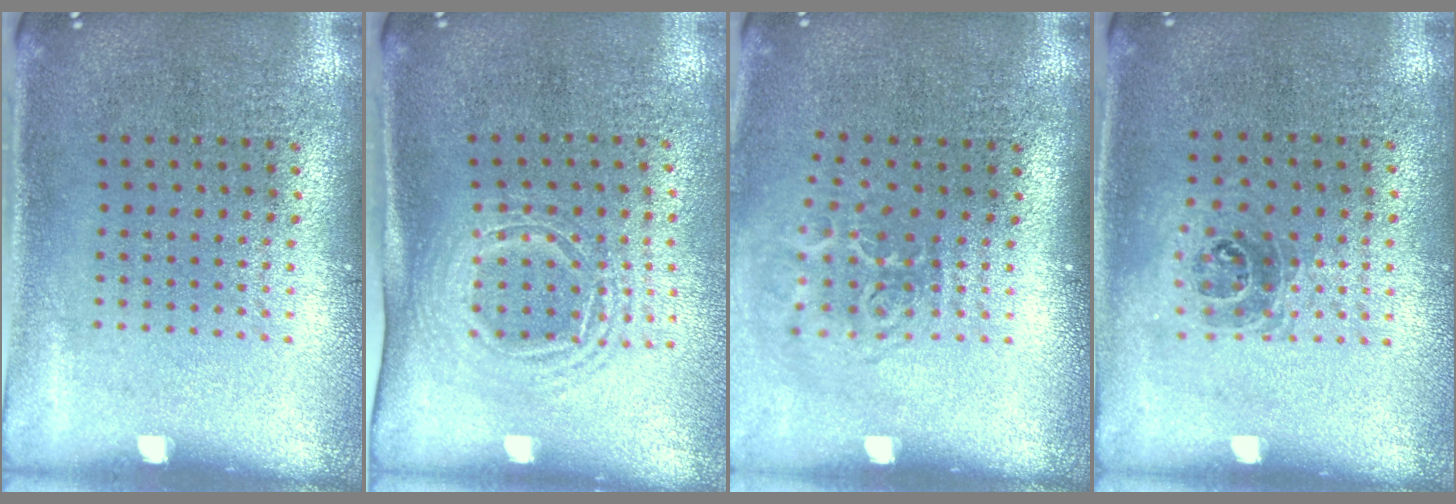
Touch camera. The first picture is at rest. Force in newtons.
{"total": 1.6, "press": 1.2, "slide": 1.0}
{"total": 2.0, "press": 1.3, "slide": 1.5}
{"total": 1.1, "press": 1.0, "slide": 0.5}